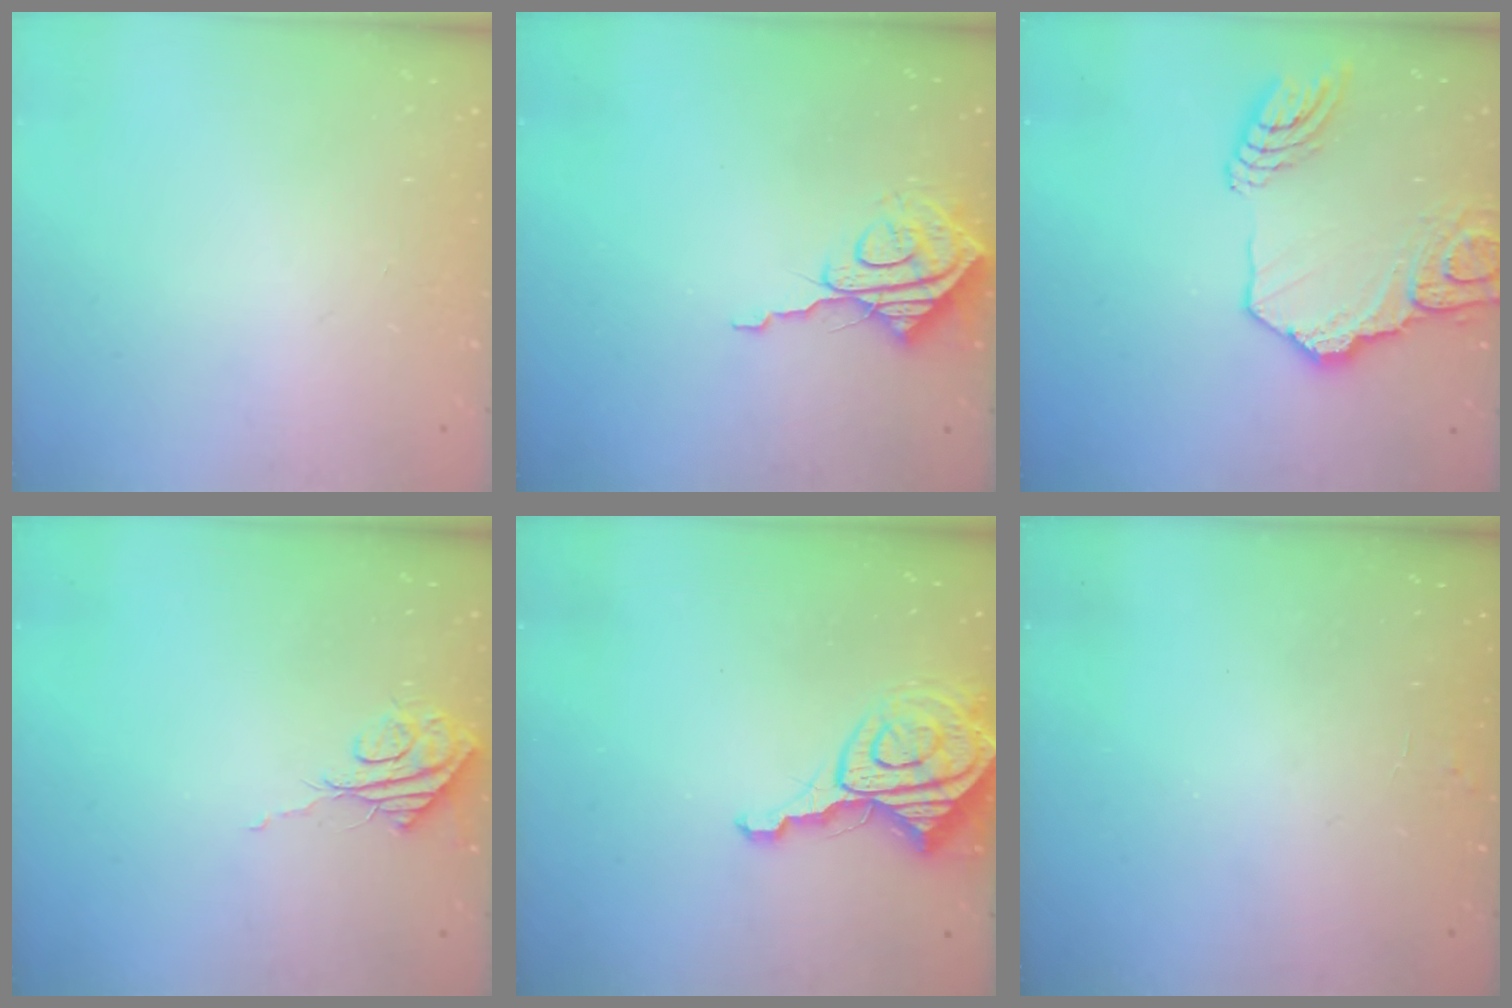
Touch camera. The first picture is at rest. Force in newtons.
{"total": 8.8, "press": 8.8, "slide": 0.7}
{"total": 18.1, "press": 18.0, "slide": 2.0}
{"total": 8.0, "press": 8.0, "slide": 0.4}
{"total": 10.4, "press": 10.3, "slide": 1.1}
{"total": 1.7, "press": 1.7, "slide": 0.1}